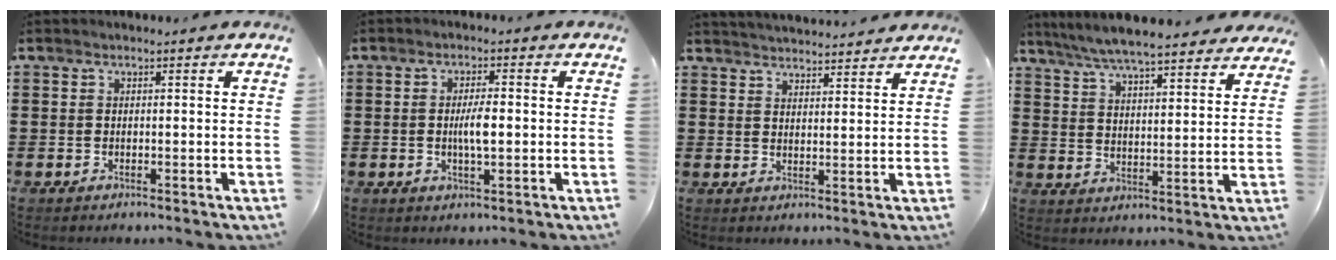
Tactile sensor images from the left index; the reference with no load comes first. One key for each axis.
{"total": 3.9, "fx": -0.2, "fy": 1.0, "fz": 3.8, "tx": -0.070, "ty": 0.002, "tz": -0.006}
{"total": 3.2, "fx": 3.2, "fy": -0.2, "fz": -0.2, "tx": -0.006, "ty": -0.014, "tz": 0.058}
{"total": 6.6, "fx": 6.1, "fy": 0.0, "fz": 2.3, "tx": -0.071, "ty": -0.034, "tz": 0.108}